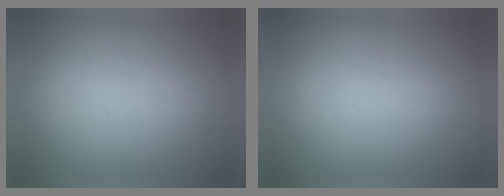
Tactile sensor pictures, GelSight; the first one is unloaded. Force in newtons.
{"total": 0.0}